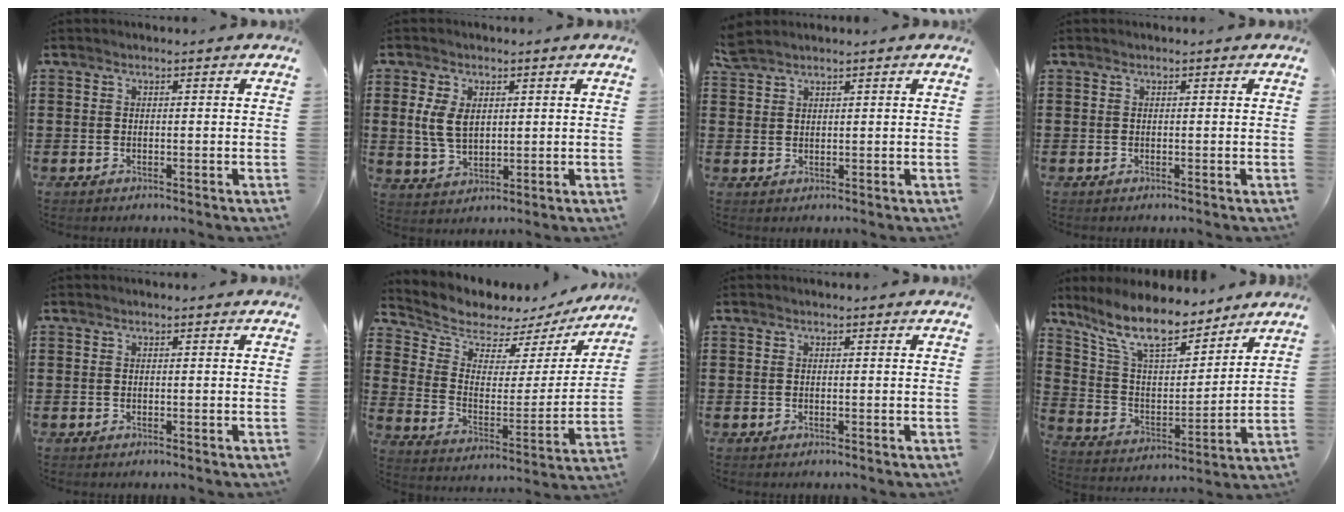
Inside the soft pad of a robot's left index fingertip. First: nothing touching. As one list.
[{"total": 5.3, "force": [1.1, 3.2, 4.0], "torque": [-0.101, 0.005, 0.016]}, {"total": 2.3, "force": [2.1, 0.5, 0.7], "torque": [-0.018, 0.002, 0.043]}, {"total": 0.0}, {"total": 0.0}, {"total": 5.1, "force": [4.7, 2.0, 0.3], "torque": [-0.046, -0.042, 0.076]}, {"total": 0.0}, {"total": 11.6, "force": [9.6, 2.6, 6.0], "torque": [-0.152, -0.047, 0.171]}]